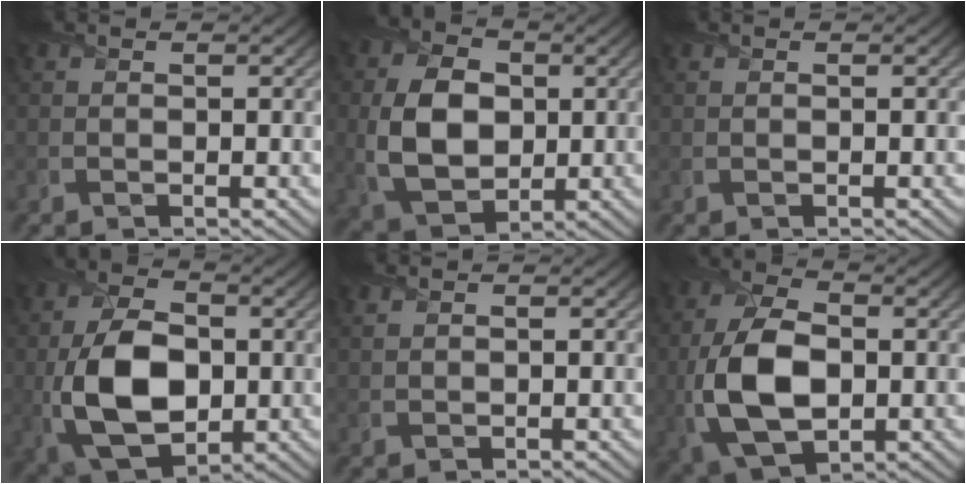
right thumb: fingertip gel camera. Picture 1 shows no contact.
{"total": 10.5, "force": [0.1, 7.5, 7.4], "torque": [-0.174, -0.002, -0.004]}
{"total": 0.0}
{"total": 13.0, "force": [-1.7, 8.1, 10.0], "torque": [-0.226, -0.005, -0.034]}
{"total": 0.7, "force": [0.4, 0.2, 0.6], "torque": [-0.016, 0.002, 0.012]}
{"total": 12.7, "force": [-1.8, 7.6, 10.0], "torque": [-0.237, -0.006, -0.034]}